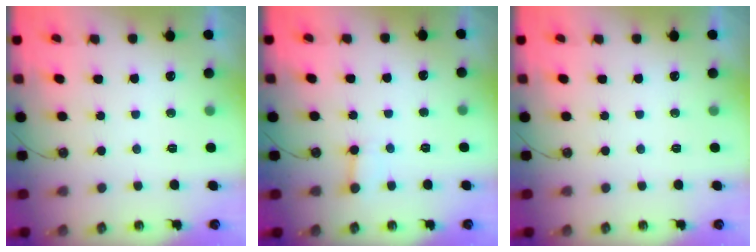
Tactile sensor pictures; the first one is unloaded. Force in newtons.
{"total": 2.9, "press": 2.9, "slide": 0.3}
{"total": 0.0}